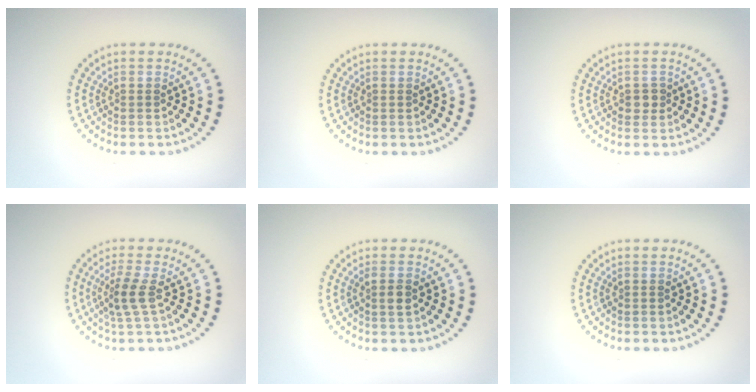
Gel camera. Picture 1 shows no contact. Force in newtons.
{"total": 0.0}
{"total": 1.2, "press": 1.1, "slide": 0.5}
{"total": 2.3, "press": 1.9, "slide": 1.3}
{"total": 1.2, "press": 1.0, "slide": 0.5}
{"total": 0.0}